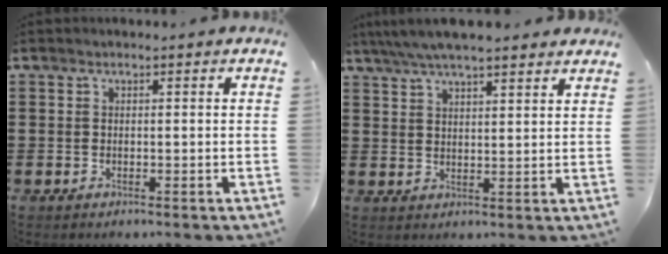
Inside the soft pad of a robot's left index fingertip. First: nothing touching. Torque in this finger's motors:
{"motor_torque": [0.96, -1.02, 0.93, 0.21]}